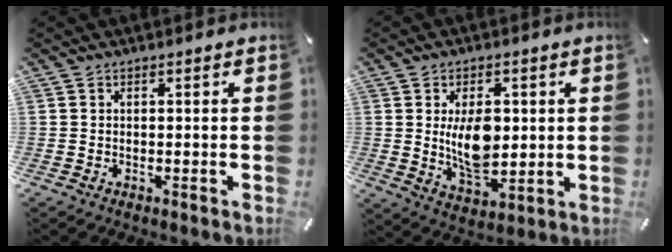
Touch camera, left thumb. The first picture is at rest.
{"total": 10.5, "force": [1.3, 6.5, 8.2], "torque": [-0.134, -0.009, 0.020]}